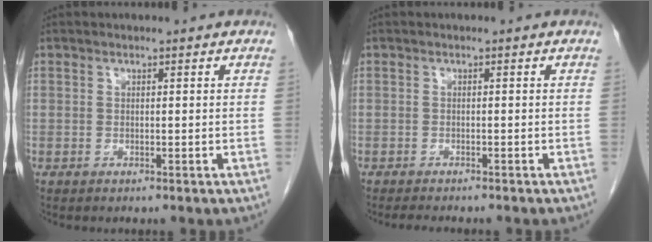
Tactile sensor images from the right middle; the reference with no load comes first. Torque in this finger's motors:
{"motor_torque": [0.02, 0.05, 0.00, 0.00]}